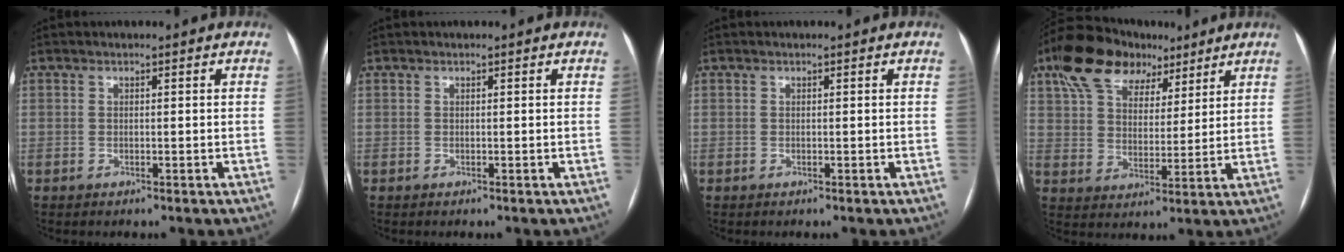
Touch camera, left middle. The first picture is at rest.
{"total": 0.0}
{"total": 0.0}
{"total": 13.1, "force": [8.3, 7.5, 6.8], "torque": [-0.126, 0.044, 0.147]}